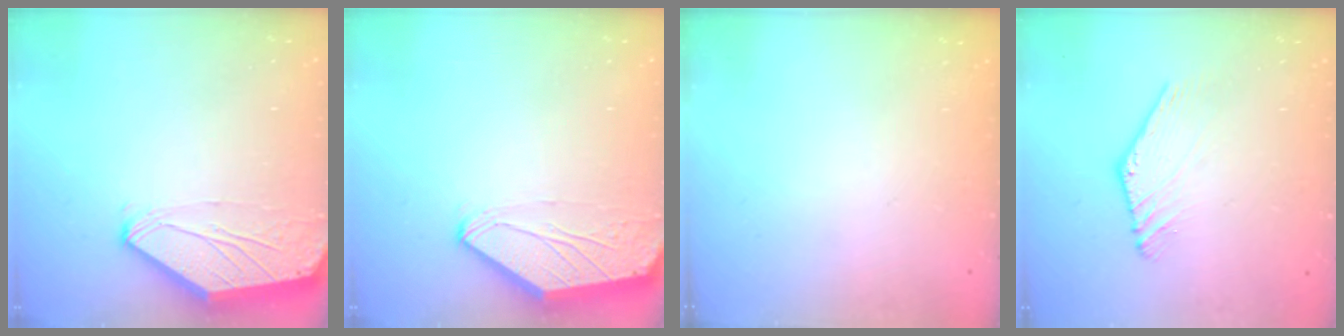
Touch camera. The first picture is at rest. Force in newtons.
{"total": 0.0}
{"total": 0.0}
{"total": 1.5, "press": 1.5, "slide": 0.2}